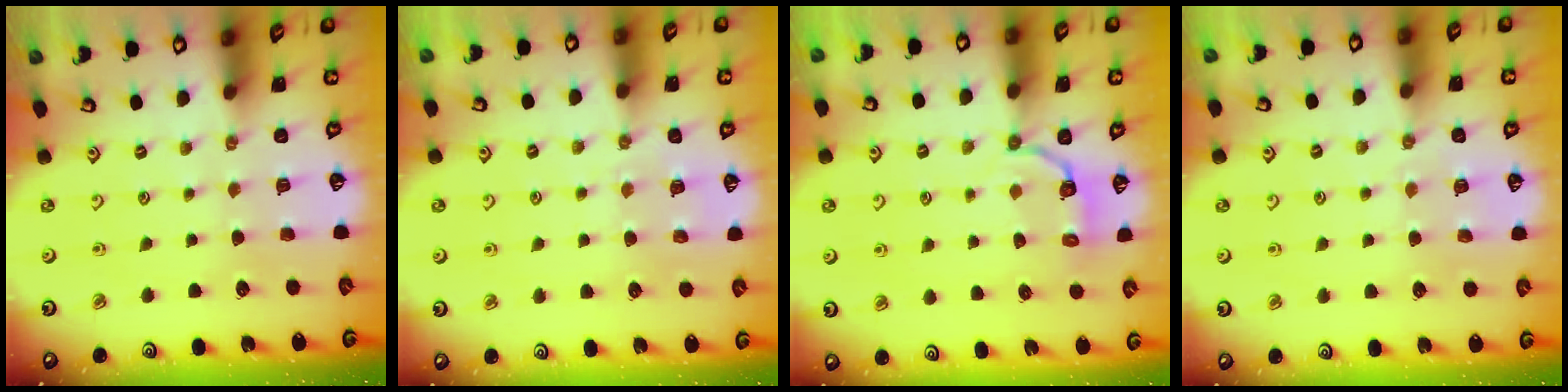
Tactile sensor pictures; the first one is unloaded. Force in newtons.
{"total": 5.0, "press": 4.9, "slide": 0.6}
{"total": 4.2, "press": 2.9, "slide": 3.0}
{"total": 4.3, "press": 4.3, "slide": 0.4}